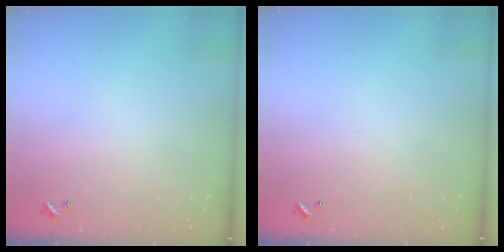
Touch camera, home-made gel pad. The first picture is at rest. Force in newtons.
{"total": 0.0}